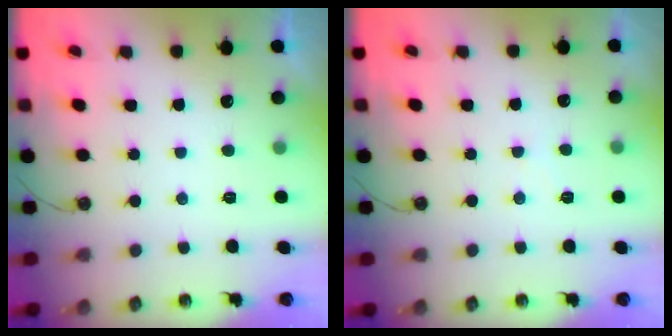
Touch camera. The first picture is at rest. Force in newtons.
{"total": 4.1, "press": 4.0, "slide": 0.6}